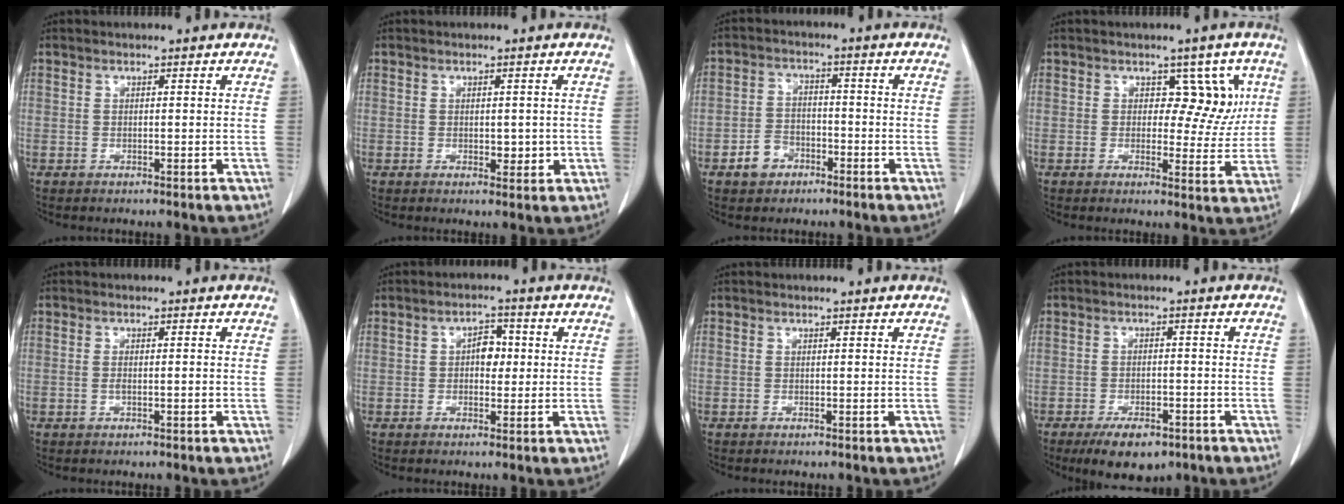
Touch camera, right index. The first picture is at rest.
{"total": 2.2, "force": [-0.1, 1.3, 1.8], "torque": [-0.022, -0.003, 0.004]}
{"total": 4.9, "force": [-2.7, 3.6, 1.8], "torque": [-0.035, 0.014, -0.045]}
{"total": 6.1, "force": [1.8, 3.9, 4.3], "torque": [-0.030, 0.011, 0.022]}
{"total": 1.4, "force": [-0.3, 0.4, 1.4], "torque": [-0.029, 0.001, -0.002]}
{"total": 3.5, "force": [0.3, 2.1, 2.8], "torque": [-0.040, 0.011, 0.003]}
{"total": 0.0}
{"total": 7.2, "force": [-4.8, 3.1, 4.3], "torque": [-0.066, -0.003, -0.074]}